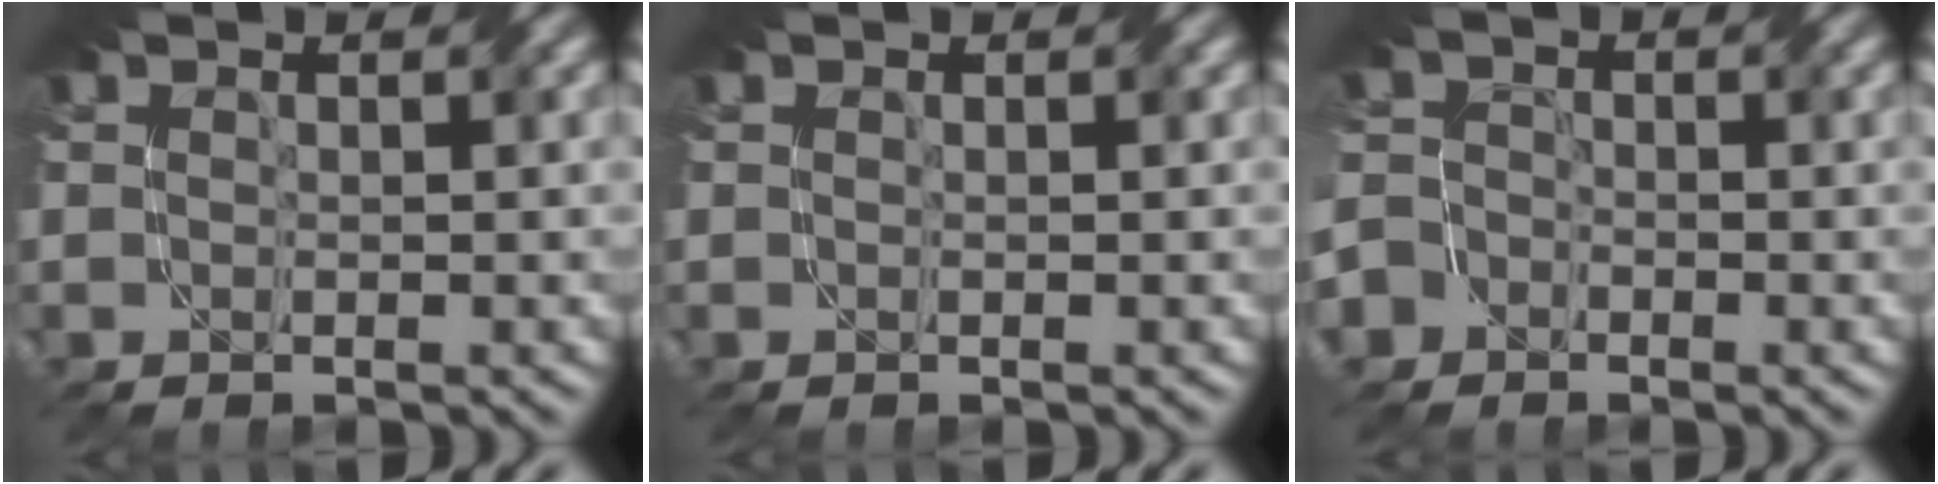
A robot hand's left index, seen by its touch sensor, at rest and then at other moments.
{"total": 0.0}
{"total": 3.7, "force": [-2.4, 2.8, 0.4], "torque": [0.002, 0.003, -0.049]}